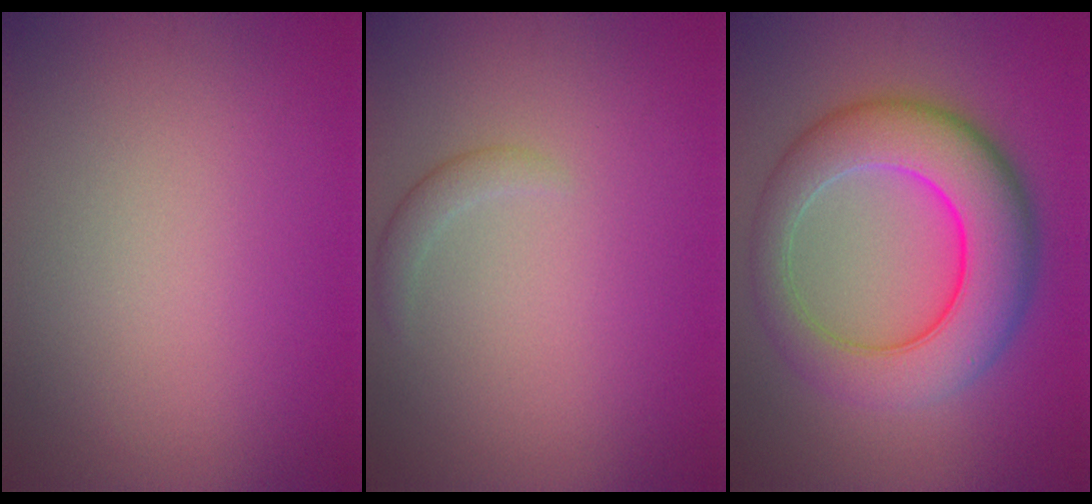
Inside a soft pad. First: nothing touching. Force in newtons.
{"total": 1.2, "press": 1.2, "slide": 0.1}
{"total": 9.4, "press": 9.4, "slide": 0.1}